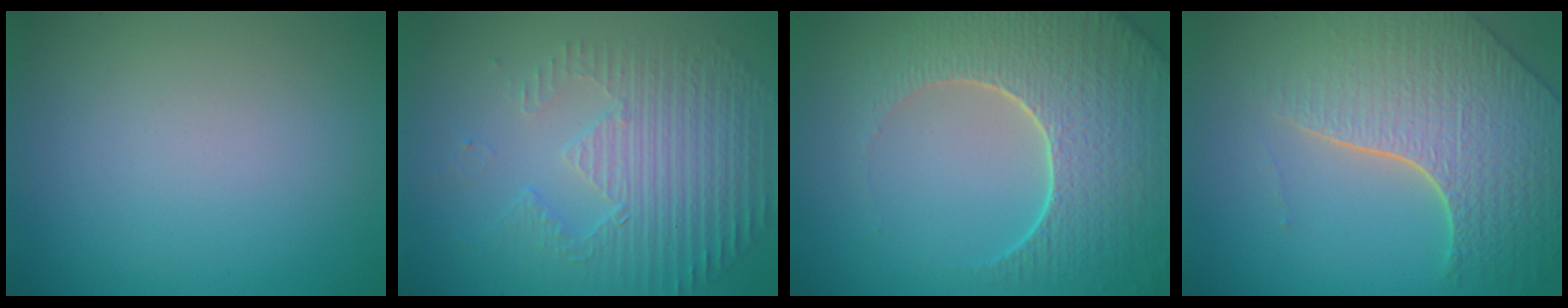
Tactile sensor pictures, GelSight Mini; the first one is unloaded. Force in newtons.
{"total": 5.4, "press": 3.6, "slide": 4.0}
{"total": 7.6, "press": 5.9, "slide": 4.8}
{"total": 8.0, "press": 5.7, "slide": 5.7}